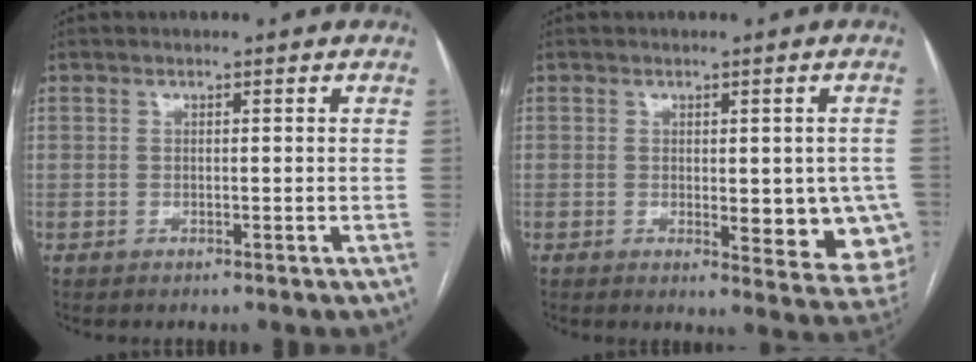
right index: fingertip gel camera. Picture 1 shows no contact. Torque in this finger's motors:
{"motor_torque": [0.21, -0.04, 0.16, 0.04]}